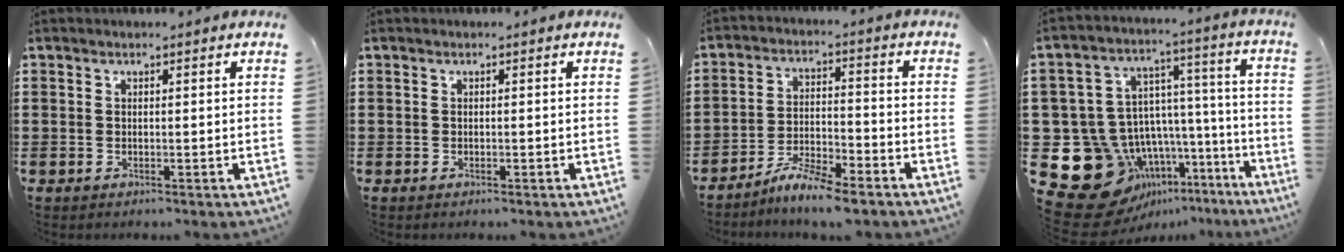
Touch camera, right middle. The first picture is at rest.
{"total": 0.0}
{"total": 6.0, "force": [-5.6, 0.0, 2.2], "torque": [-0.042, -0.005, -0.106]}
{"total": 16.7, "force": [-10.4, 11.4, 6.3], "torque": [-0.145, 0.000, -0.149]}